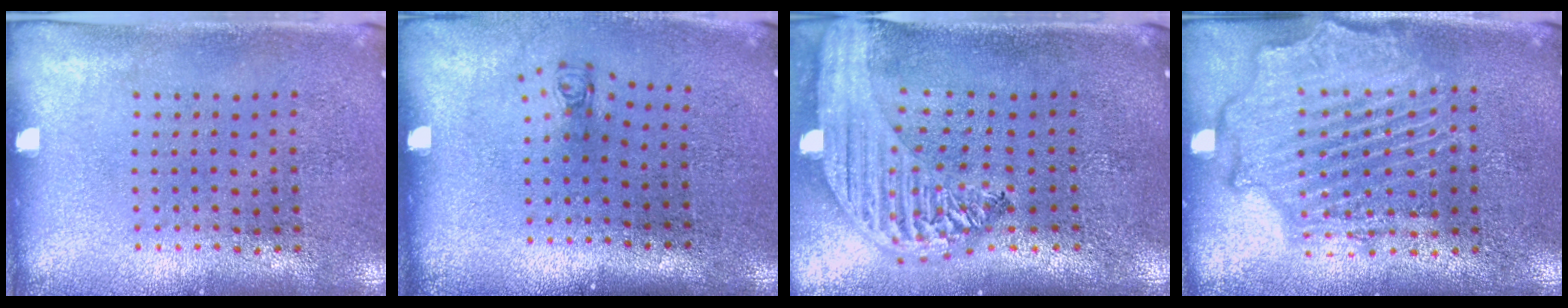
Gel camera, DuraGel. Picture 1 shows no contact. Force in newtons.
{"total": 0.8, "press": 0.3, "slide": 0.7}
{"total": 2.5, "press": 2.1, "slide": 1.3}
{"total": 2.2, "press": 2.2, "slide": 0.6}